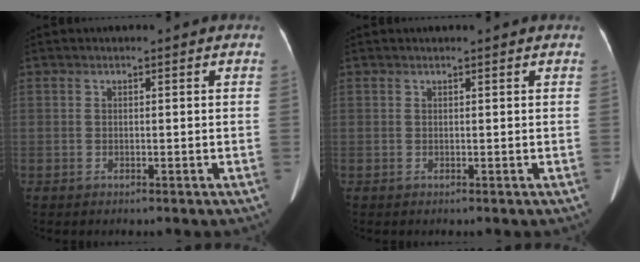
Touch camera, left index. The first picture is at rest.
{"total": 1.1, "force": [1.0, 0.0, 0.3], "torque": [-0.011, 0.013, 0.015]}